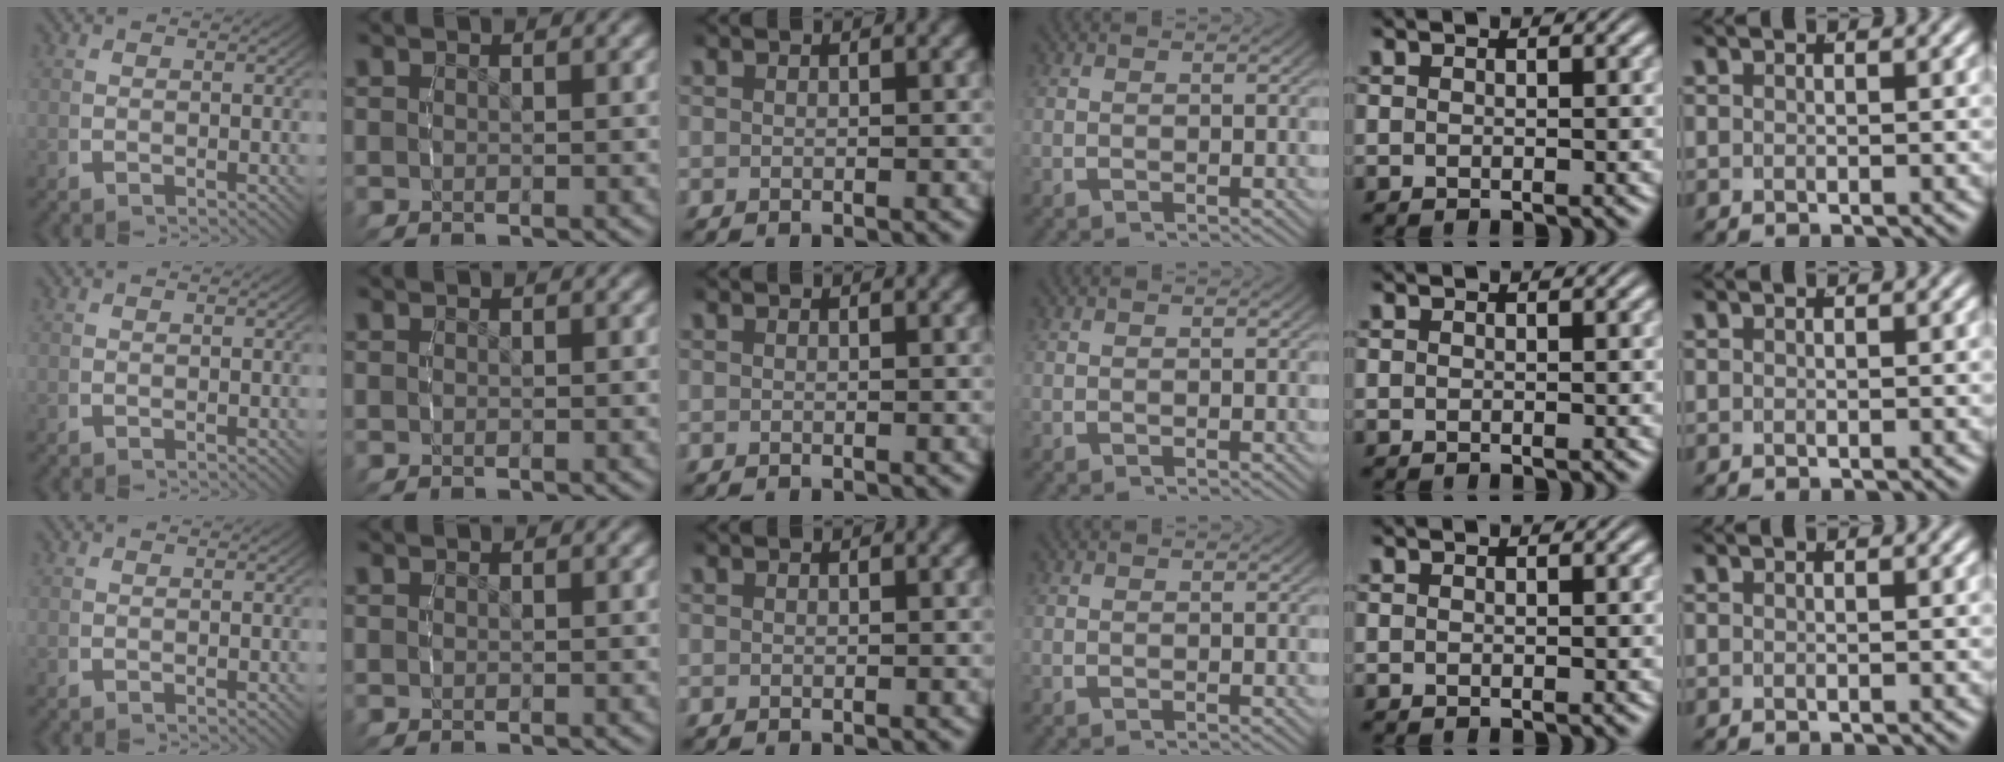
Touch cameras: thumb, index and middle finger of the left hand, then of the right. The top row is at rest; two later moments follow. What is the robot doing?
{"motion": "reach", "object": "jar lid"}